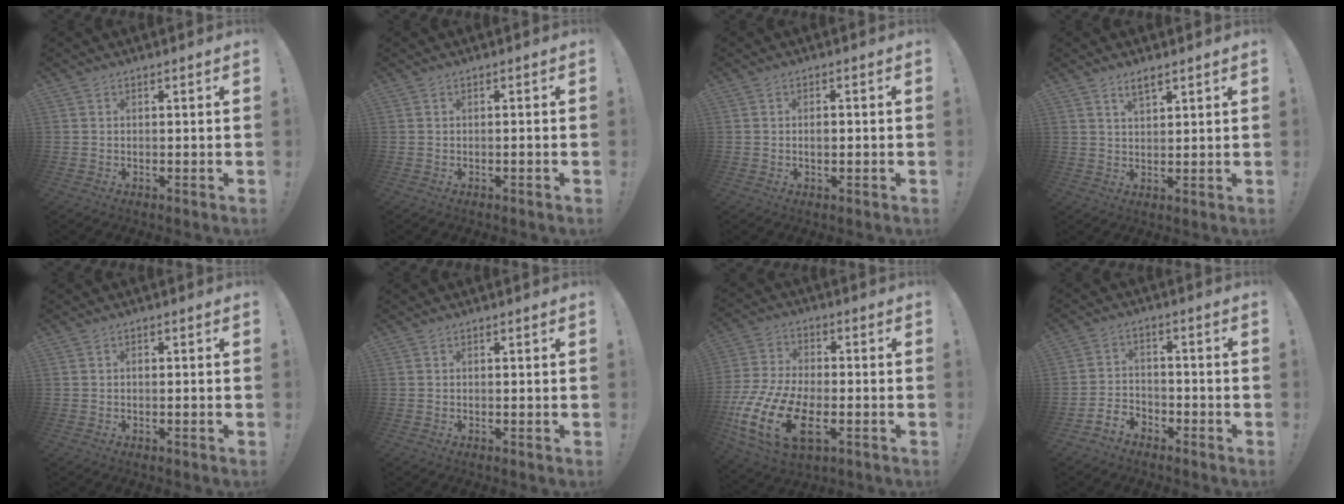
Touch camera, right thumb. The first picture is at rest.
{"total": 1.1, "force": [-0.8, -0.4, 0.5], "torque": [-0.014, 0.001, -0.014]}
{"total": 1.7, "force": [-0.6, 0.6, 1.5], "torque": [-0.025, 0.004, -0.013]}
{"total": 3.8, "force": [2.6, 1.6, 2.2], "torque": [-0.027, -0.015, 0.044]}
{"total": 0.9, "force": [-0.7, 0.2, 0.5], "torque": [-0.015, 0.004, -0.012]}
{"total": 0.0}
{"total": 19.3, "force": [-6.6, 10.6, 14.7], "torque": [-0.298, 0.029, -0.105]}
{"total": 5.1, "force": [-4.3, 2.6, 0.9], "torque": [-0.020, 0.013, -0.084]}